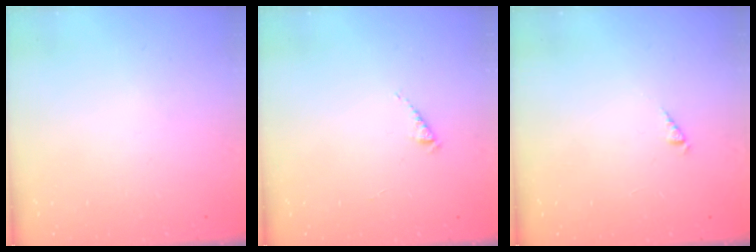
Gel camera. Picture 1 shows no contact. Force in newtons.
{"total": 1.1, "press": 1.1, "slide": 0.3}
{"total": 2.7, "press": 2.6, "slide": 0.4}